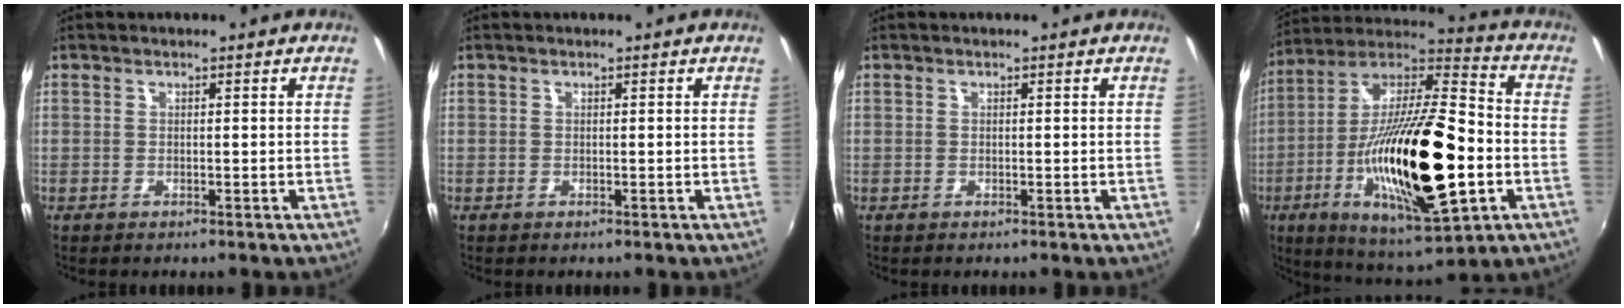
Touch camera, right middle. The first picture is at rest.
{"total": 0.0}
{"total": 0.0}
{"total": 27.4, "force": [-6.8, 8.0, 25.3], "torque": [-0.464, -0.033, -0.113]}